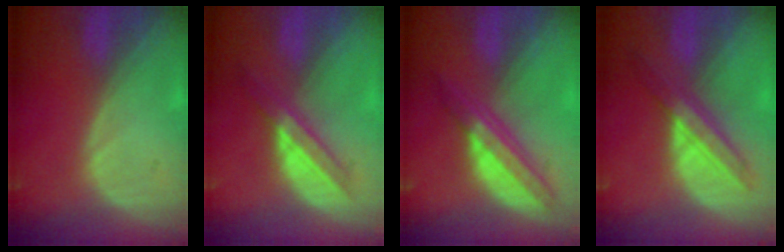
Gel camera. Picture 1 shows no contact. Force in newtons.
{"total": 5.9, "press": 5.3, "slide": 2.5}
{"total": 7.2, "press": 6.2, "slide": 3.6}
{"total": 6.3, "press": 6.3, "slide": 0.3}